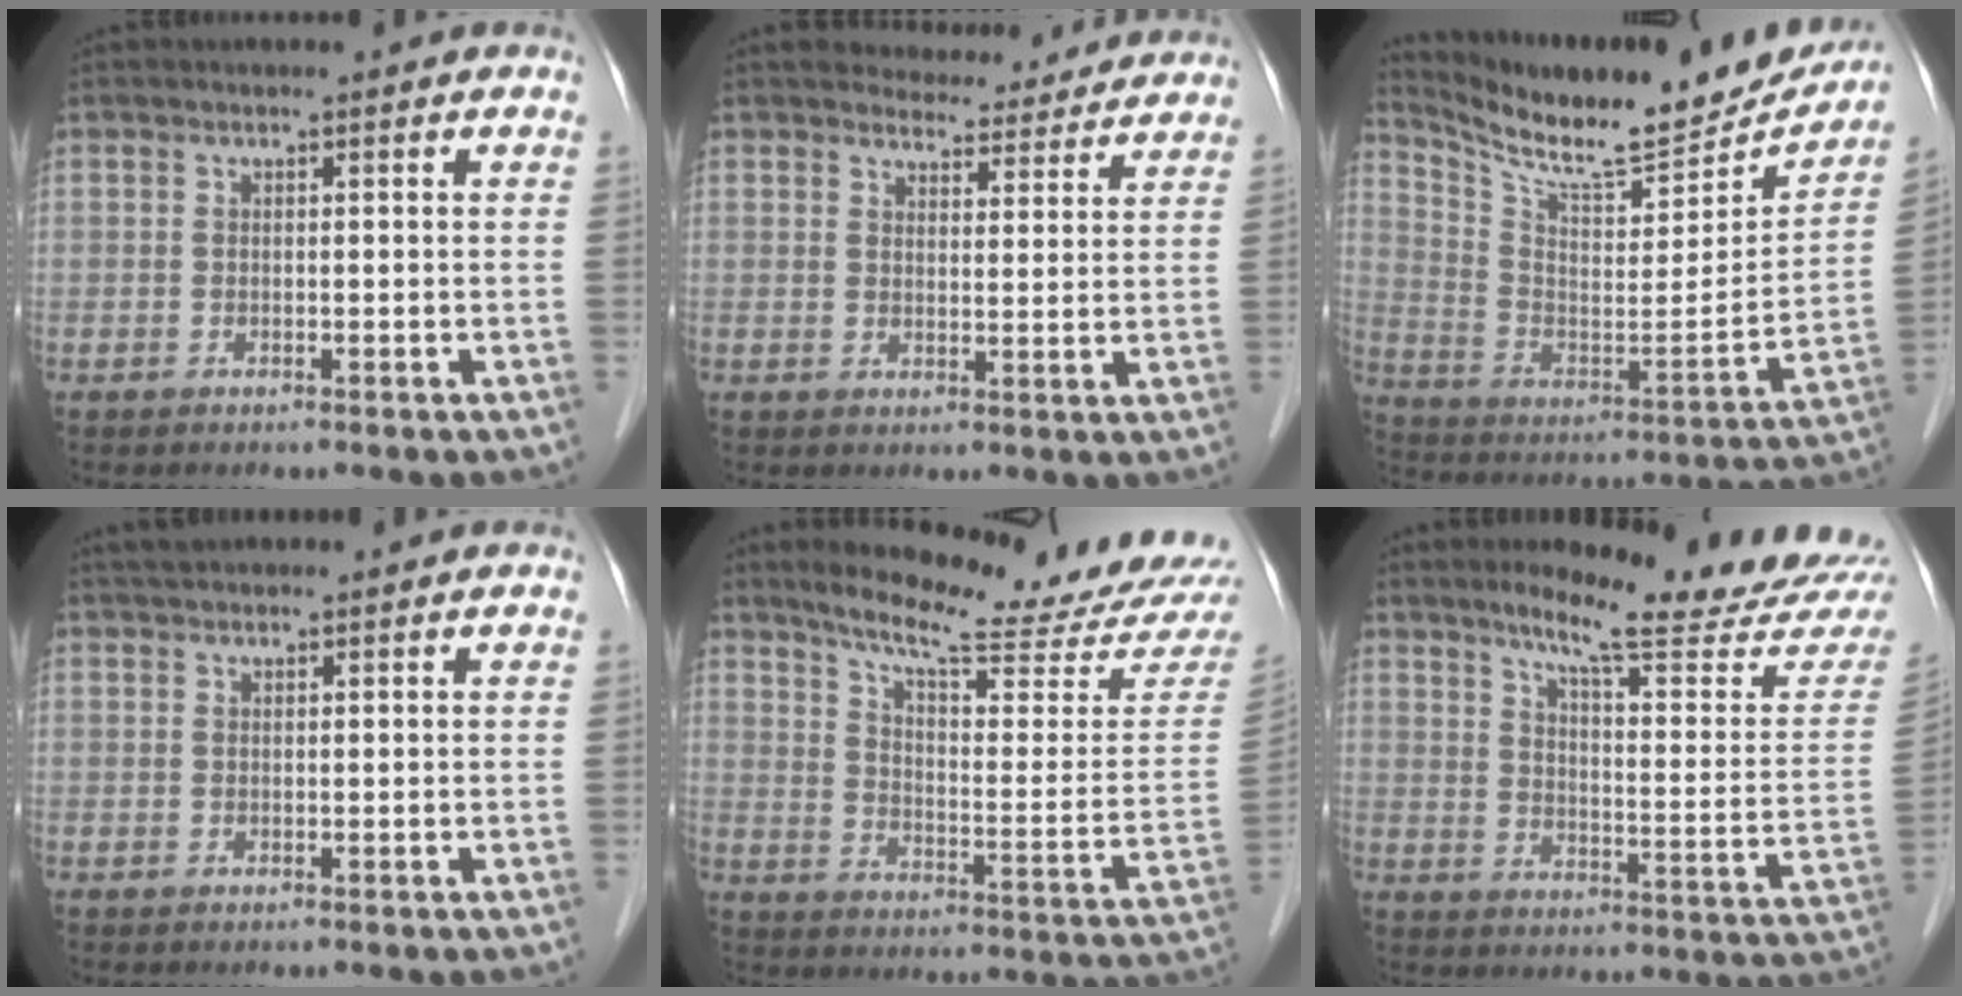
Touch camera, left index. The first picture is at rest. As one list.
[{"total": 8.6, "force": [8.3, 2.0, 0.6], "torque": [0.005, -0.001, 0.093]}, {"total": 22.3, "force": [20.2, 4.0, 8.6], "torque": [-0.147, -0.043, 0.303]}, {"total": 2.6, "force": [2.4, 0.4, 0.9], "torque": [-0.012, 0.026, 0.041]}, {"total": 21.2, "force": [19.5, 0.1, 8.4], "torque": [-0.130, -0.085, 0.255]}, {"total": 20.2, "force": [17.9, 0.2, 9.4], "torque": [-0.128, -0.079, 0.230]}]